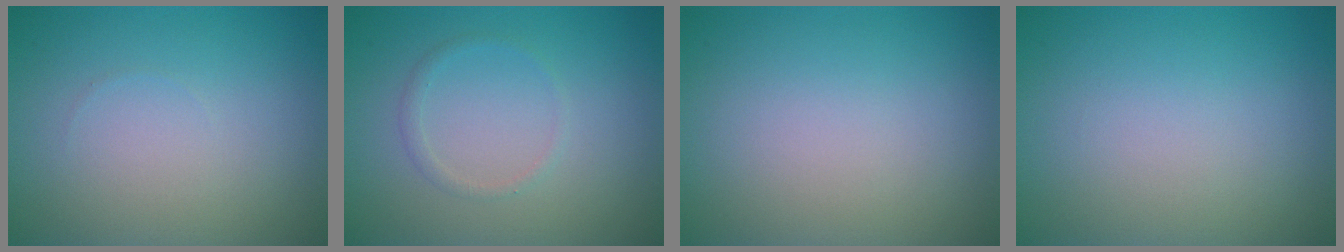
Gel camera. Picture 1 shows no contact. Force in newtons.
{"total": 0.9, "press": 0.9, "slide": 0.1}
{"total": 0.0}
{"total": 0.0}